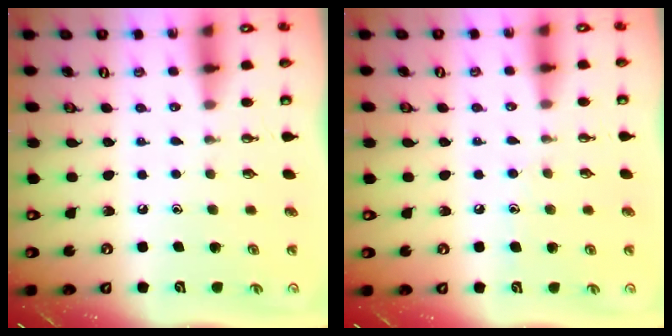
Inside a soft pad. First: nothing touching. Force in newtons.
{"total": 4.9, "press": 4.8, "slide": 0.6}